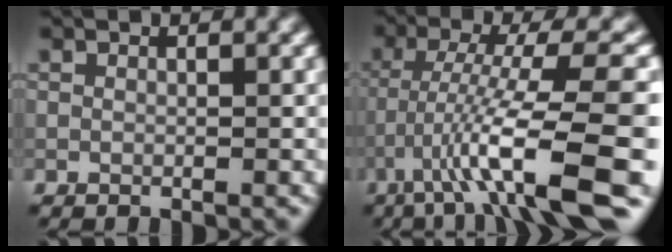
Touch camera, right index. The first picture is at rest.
{"total": 12.0, "force": [-5.3, 2.0, 10.6], "torque": [-0.171, 0.013, -0.080]}